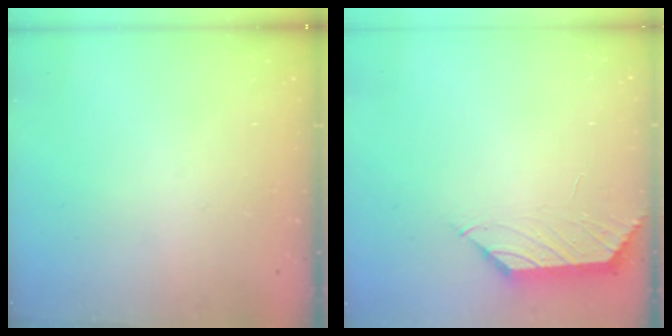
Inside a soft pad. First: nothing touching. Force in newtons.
{"total": 1.1, "press": 1.0, "slide": 0.5}